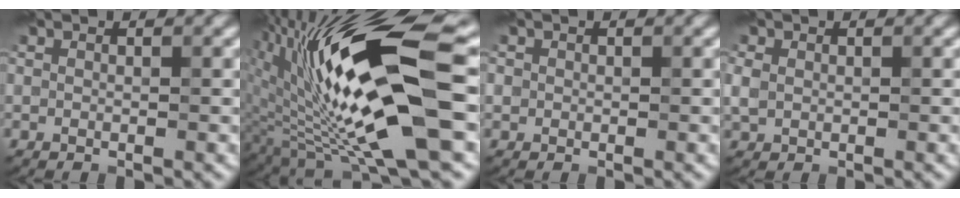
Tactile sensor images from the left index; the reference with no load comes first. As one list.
[{"total": 15.1, "force": [0.3, 4.6, 14.4], "torque": [-0.250, -0.003, 0.003]}, {"total": 0.7, "force": [0.0, 0.7, 0.1], "torque": [0.004, -0.001, -0.003]}, {"total": 1.5, "force": [0.1, 1.3, 0.8], "torque": [-0.018, 0.000, 0.003]}]